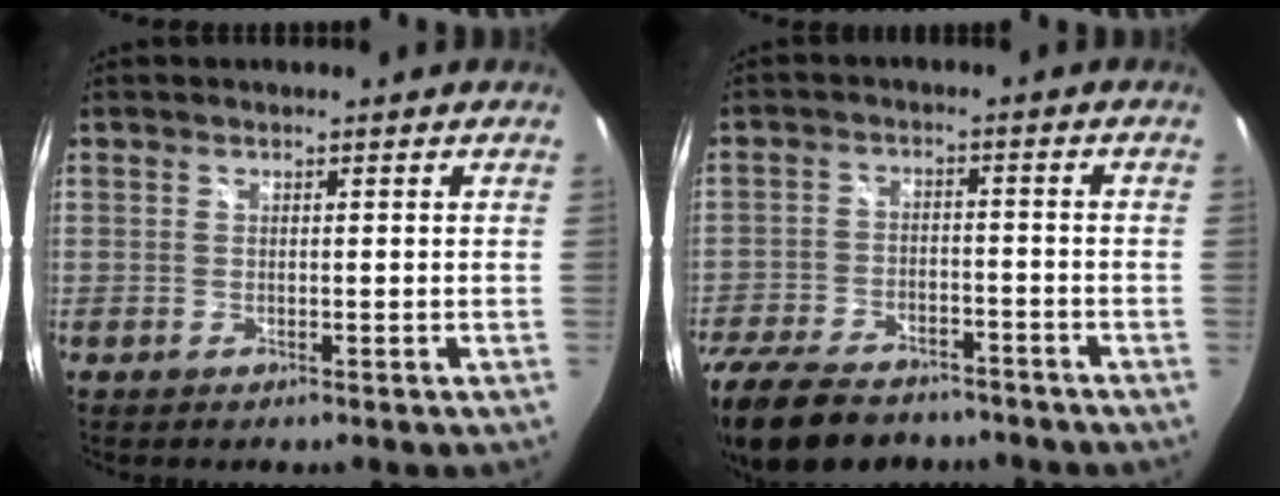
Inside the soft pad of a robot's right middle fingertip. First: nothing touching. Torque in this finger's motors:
{"motor_torque": [1.19, -0.95, 0.23, 0.18]}